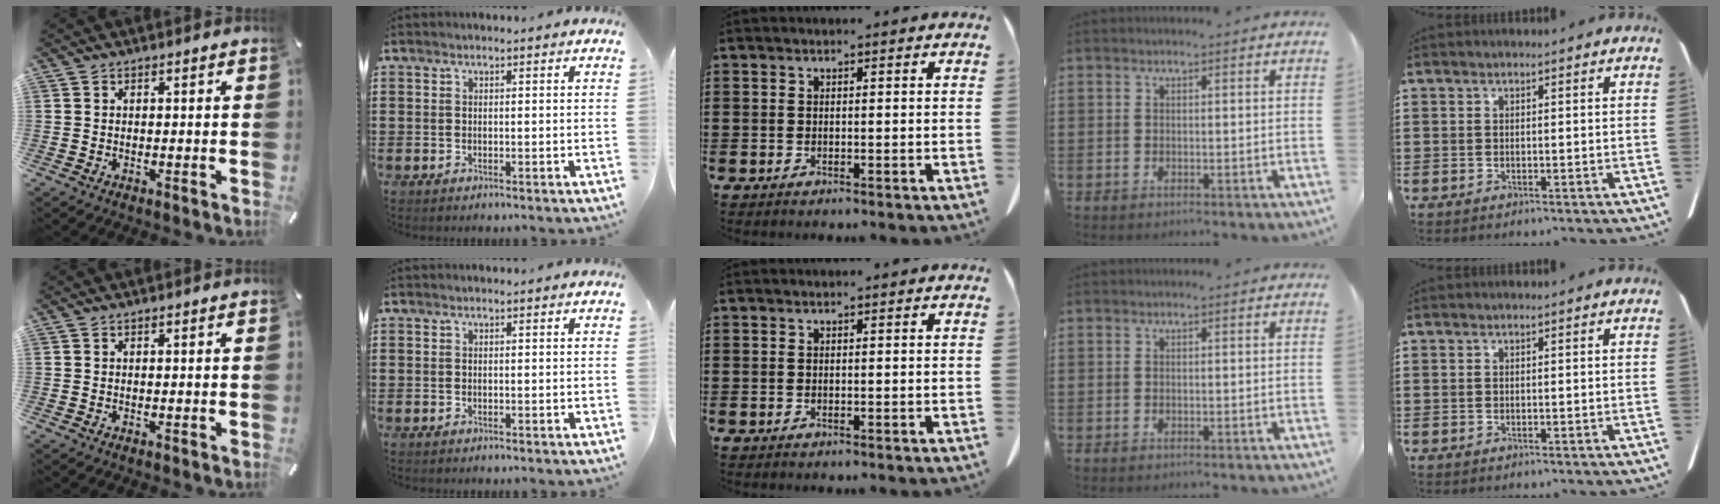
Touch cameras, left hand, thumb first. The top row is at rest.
{}